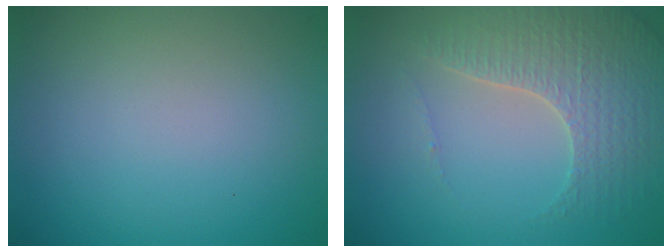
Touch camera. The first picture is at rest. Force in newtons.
{"total": 4.0, "press": 3.9, "slide": 1.1}